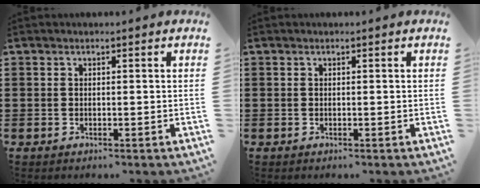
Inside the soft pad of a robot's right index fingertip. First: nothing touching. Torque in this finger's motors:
{"motor_torque": [0.00, 0.00, 0.00, 0.00]}